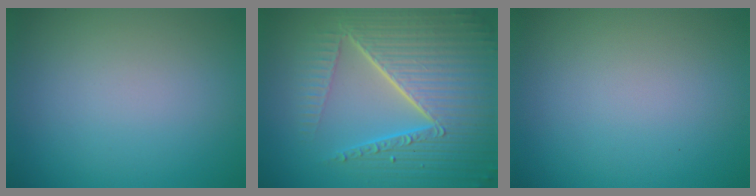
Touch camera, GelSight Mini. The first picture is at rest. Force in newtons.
{"total": 10.3, "press": 6.7, "slide": 7.8}
{"total": 0.0}